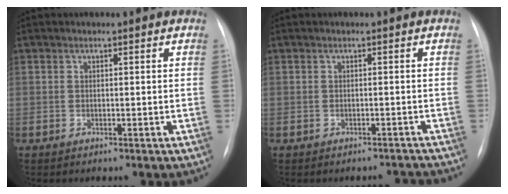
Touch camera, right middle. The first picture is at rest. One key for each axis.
{"total": 1.5, "fx": -1.5, "fy": 0.5, "fz": -0.1, "tx": 0.006, "ty": 0.003, "tz": -0.011}